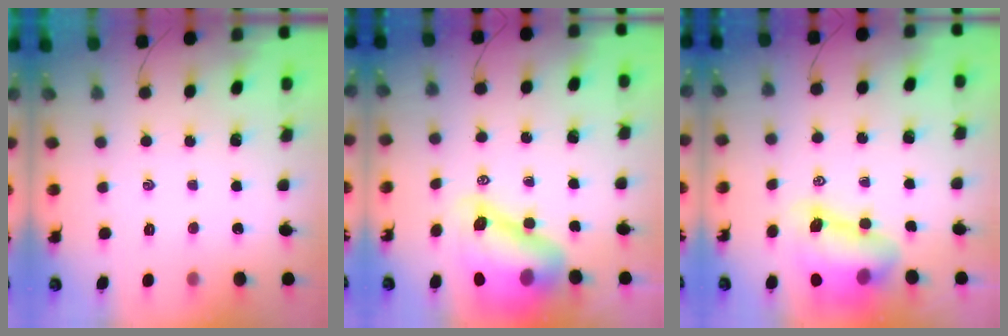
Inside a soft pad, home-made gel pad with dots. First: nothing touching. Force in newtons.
{"total": 12.2, "press": 11.6, "slide": 3.7}
{"total": 9.6, "press": 9.4, "slide": 2.3}